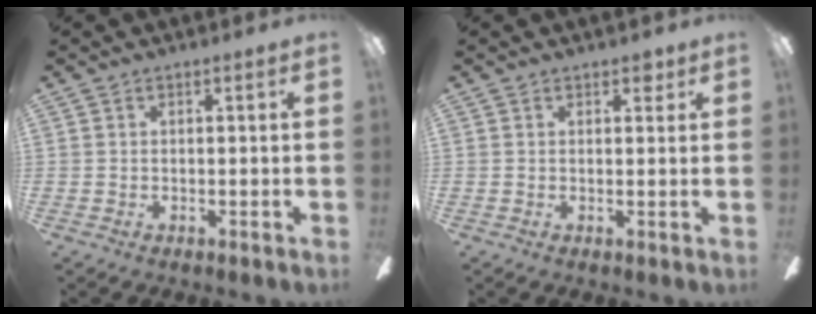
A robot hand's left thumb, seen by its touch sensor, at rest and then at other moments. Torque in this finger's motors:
{"motor_torque": [0.20, -0.14, 0.22, 0.22, 0.02]}